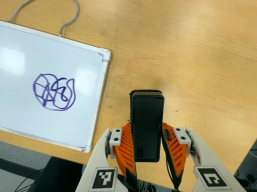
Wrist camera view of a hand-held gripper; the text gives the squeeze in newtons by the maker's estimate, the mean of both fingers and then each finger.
{"total": 5.2, "left": 3.4, "right": 7.0}